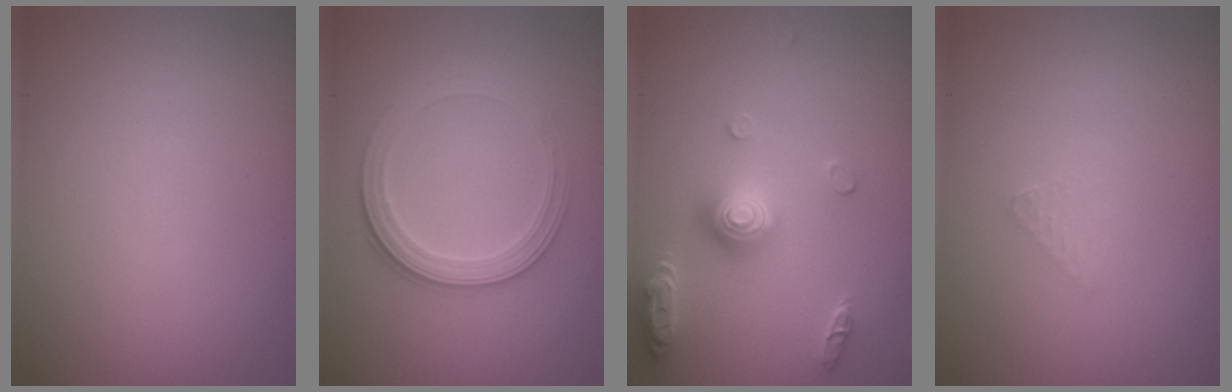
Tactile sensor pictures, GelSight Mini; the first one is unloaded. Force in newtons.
{"total": 2.8, "press": 2.7, "slide": 0.7}
{"total": 3.2, "press": 3.2, "slide": 0.4}
{"total": 0.8, "press": 0.8, "slide": 0.1}